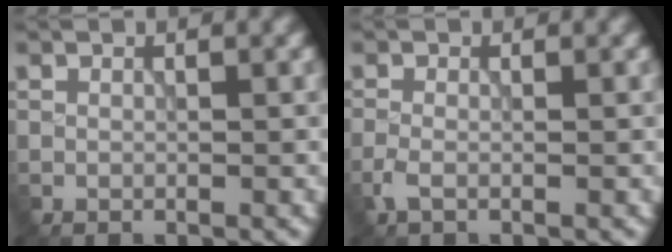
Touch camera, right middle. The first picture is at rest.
{"total": 1.4, "force": [-0.7, 0.5, 1.1], "torque": [-0.030, -0.002, -0.019]}